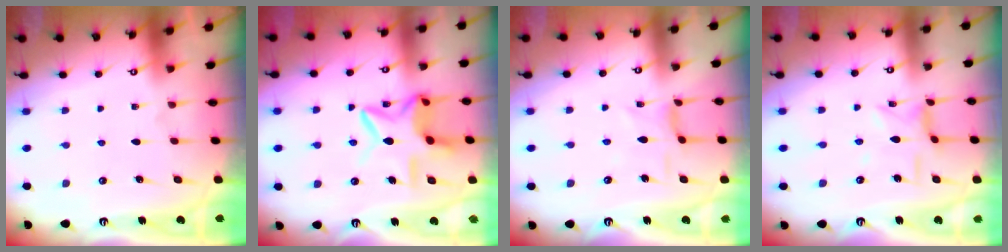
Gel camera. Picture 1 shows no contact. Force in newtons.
{"total": 11.3, "press": 11.3, "slide": 0.7}
{"total": 2.5, "press": 2.5, "slide": 0.4}
{"total": 4.3, "press": 4.3, "slide": 0.4}